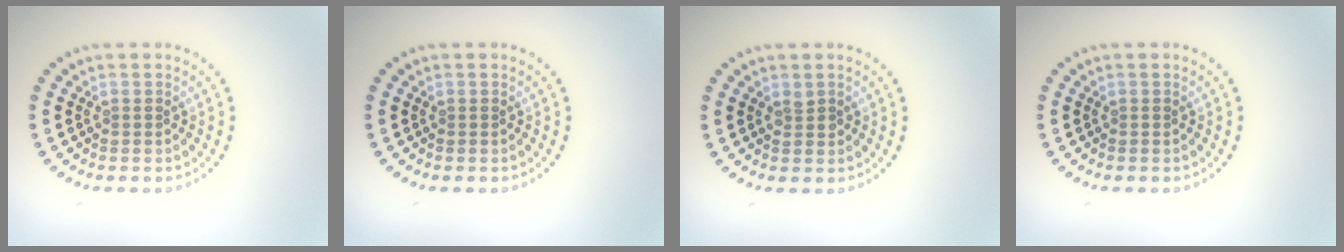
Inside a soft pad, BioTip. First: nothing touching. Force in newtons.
{"total": 0.0}
{"total": 0.8, "press": 0.7, "slide": 0.1}
{"total": 0.0}